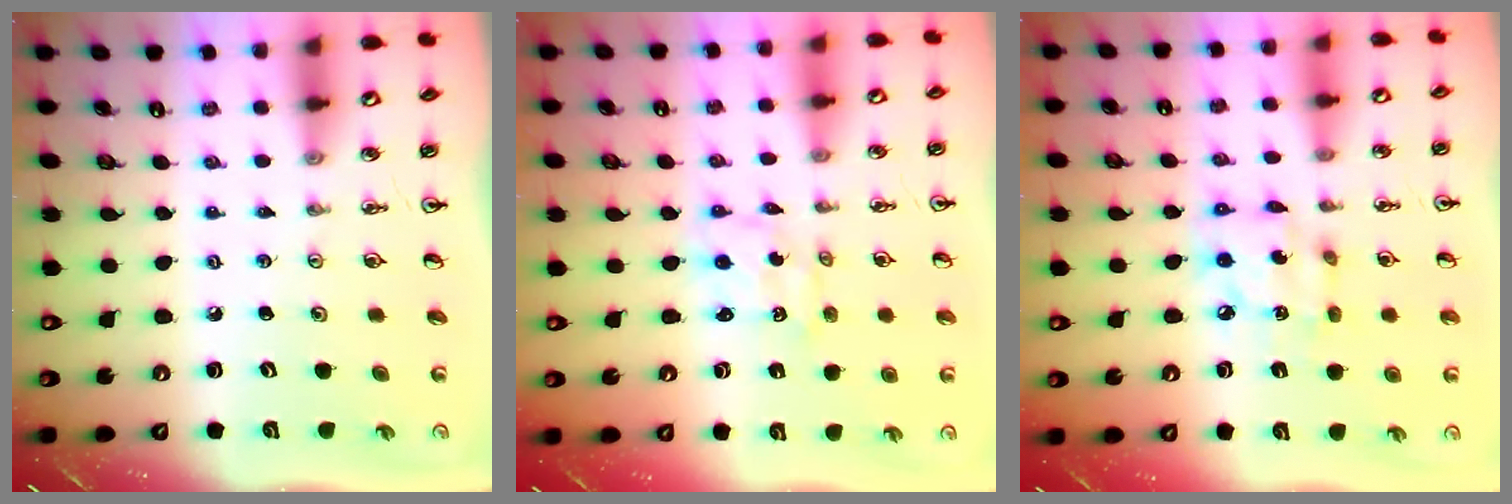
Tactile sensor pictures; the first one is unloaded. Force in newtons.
{"total": 1.6, "press": 1.3, "slide": 0.8}
{"total": 8.5, "press": 8.5, "slide": 0.5}